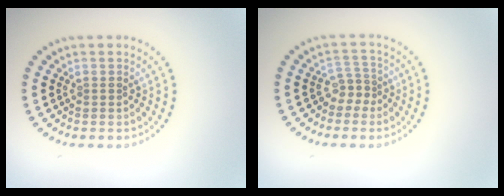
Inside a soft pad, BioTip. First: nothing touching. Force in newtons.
{"total": 1.8, "press": 1.3, "slide": 1.3}